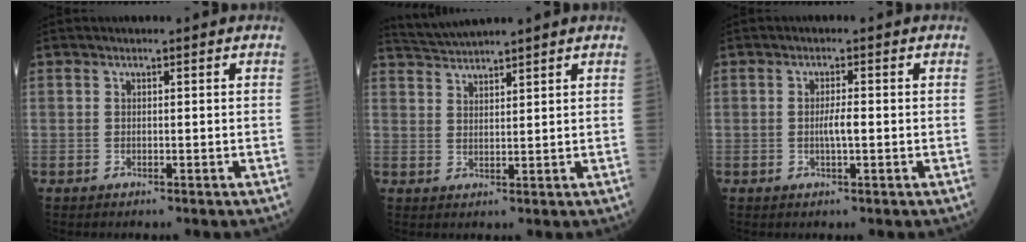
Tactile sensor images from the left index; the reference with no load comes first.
{"total": 4.4, "force": [4.2, -0.9, 1.0], "torque": [-0.024, 0.022, 0.082]}
{"total": 2.1, "force": [-0.4, 0.2, 2.1], "torque": [-0.040, -0.002, -0.007]}